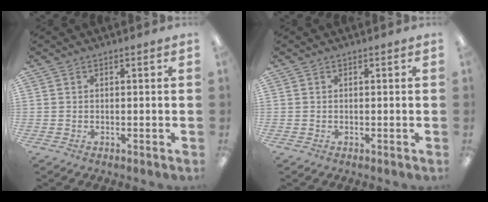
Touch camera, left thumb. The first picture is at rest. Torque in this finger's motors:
{"motor_torque": [-0.09, 0.09, 0.03, 0.18, 0.00]}